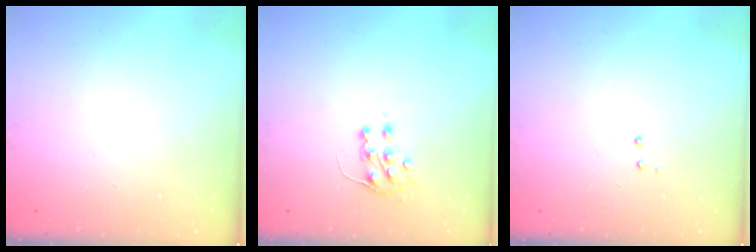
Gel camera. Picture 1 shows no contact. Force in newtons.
{"total": 7.3, "press": 7.3, "slide": 0.5}
{"total": 2.9, "press": 2.8, "slide": 0.6}